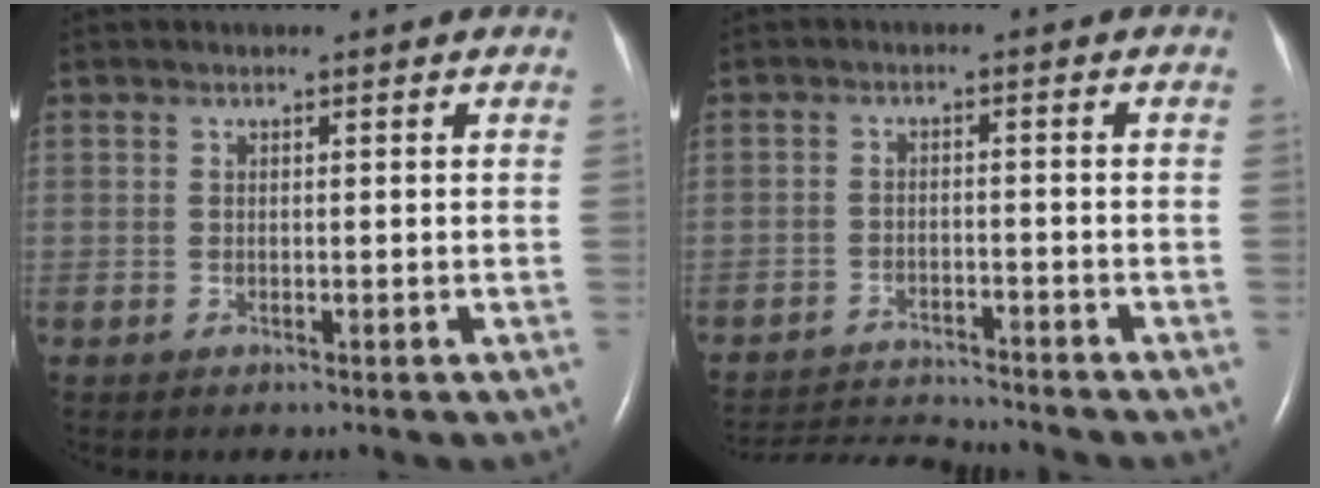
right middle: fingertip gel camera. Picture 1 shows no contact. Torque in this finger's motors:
{"motor_torque": [0.18, -0.36, -0.04, -0.01]}